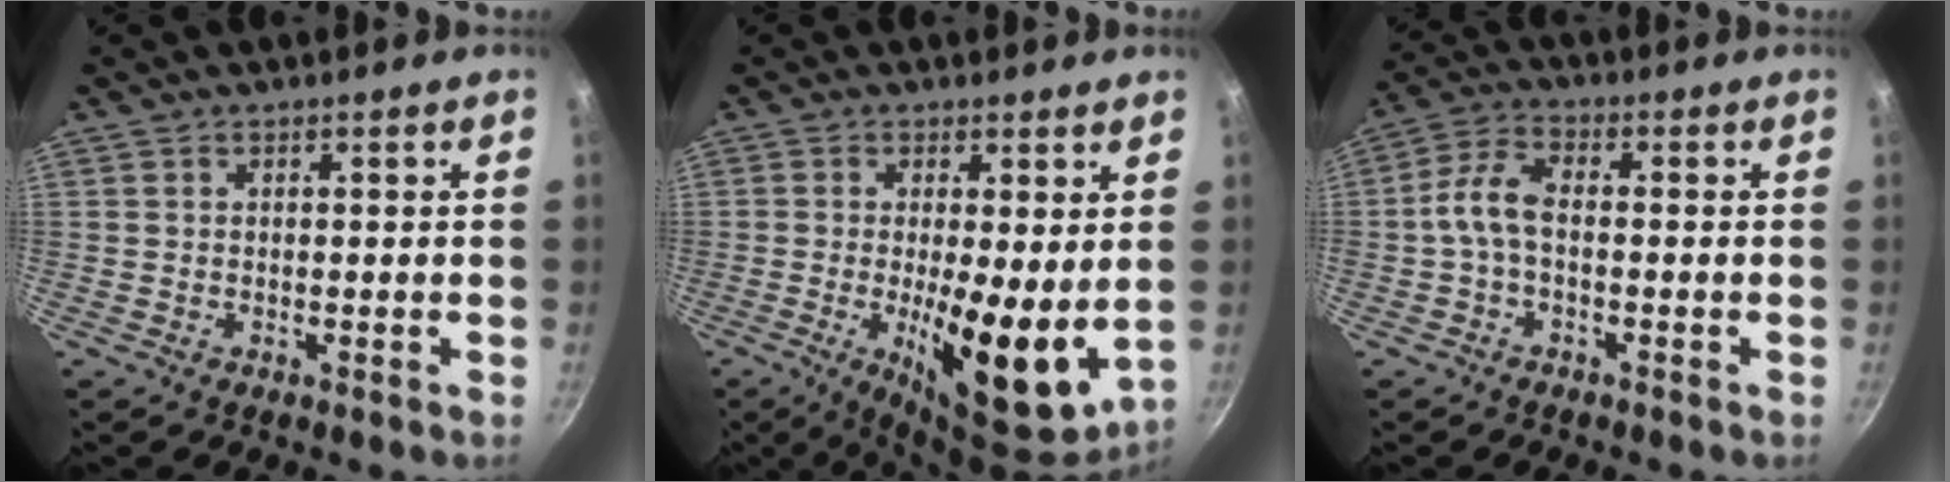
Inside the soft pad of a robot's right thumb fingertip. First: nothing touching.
{"total": 12.8, "force": [-0.6, 3.8, 12.2], "torque": [-0.178, -0.026, -0.003]}
{"total": 6.3, "force": [-1.2, 3.1, 5.3], "torque": [-0.117, 0.029, -0.034]}